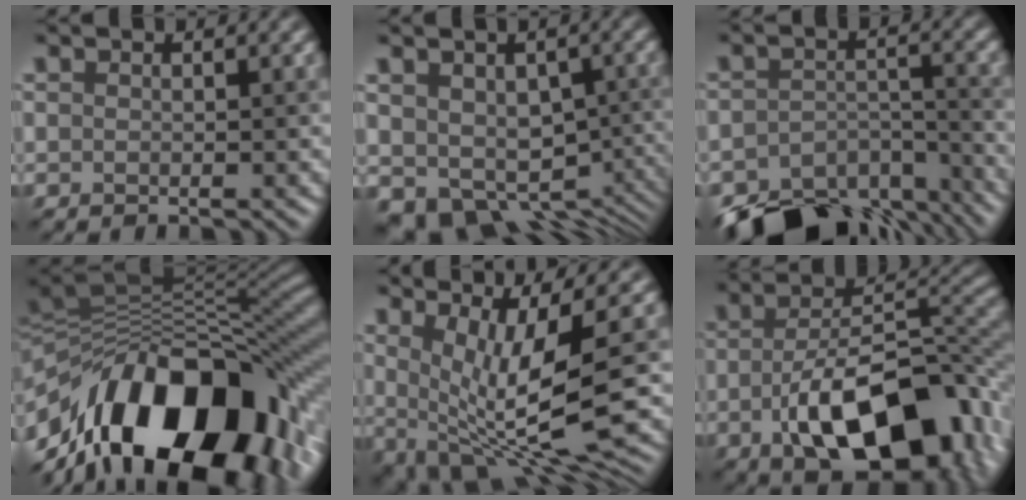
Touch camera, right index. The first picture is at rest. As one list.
[{"total": 9.2, "force": [-3.4, 6.4, 5.8], "torque": [-0.083, -0.027, -0.033]}, {"total": 11.6, "force": [-9.6, 4.9, 4.5], "torque": [-0.073, -0.016, -0.135]}, {"total": 16.8, "force": [-6.3, 8.6, 13.0], "torque": [-0.194, 0.018, -0.107]}, {"total": 9.6, "force": [0.4, 3.4, 9.0], "torque": [-0.168, -0.030, 0.024]}, {"total": 13.6, "force": [-4.9, 6.7, 10.8], "torque": [-0.172, -0.008, -0.079]}]